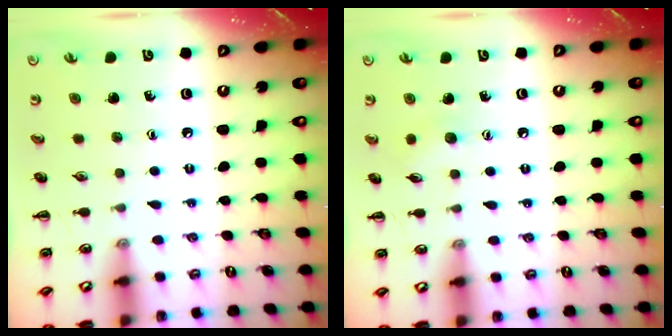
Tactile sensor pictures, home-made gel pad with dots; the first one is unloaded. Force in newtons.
{"total": 5.6, "press": 5.5, "slide": 1.2}